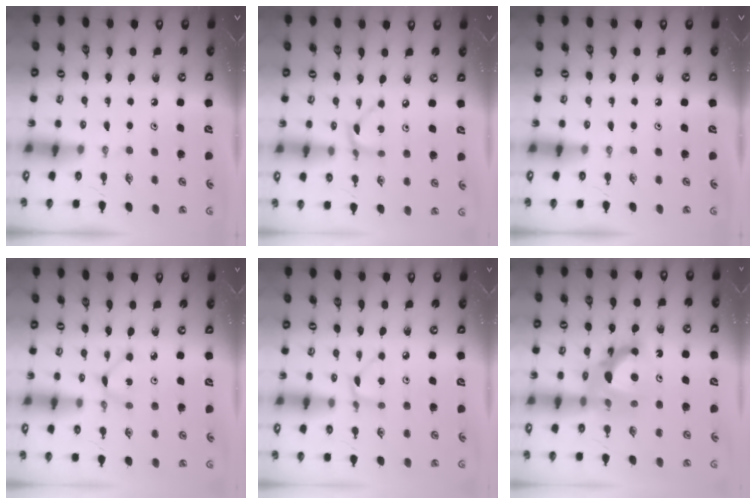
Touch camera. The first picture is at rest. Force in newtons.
{"total": 4.4, "press": 4.4, "slide": 0.1}
{"total": 0.0}
{"total": 1.9, "press": 1.9, "slide": 0.2}
{"total": 3.6, "press": 3.6, "slide": 0.4}
{"total": 12.6, "press": 12.4, "slide": 2.4}